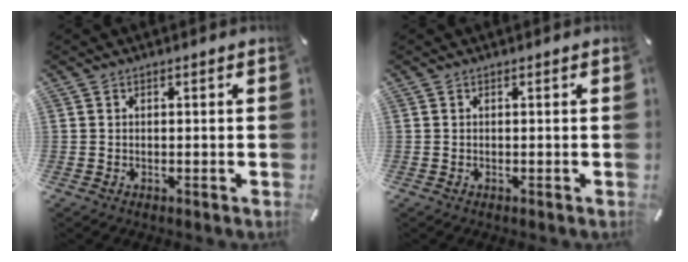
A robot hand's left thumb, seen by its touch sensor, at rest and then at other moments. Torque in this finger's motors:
{"motor_torque": [-0.08, -0.08, -0.03, -0.04, 0.00]}